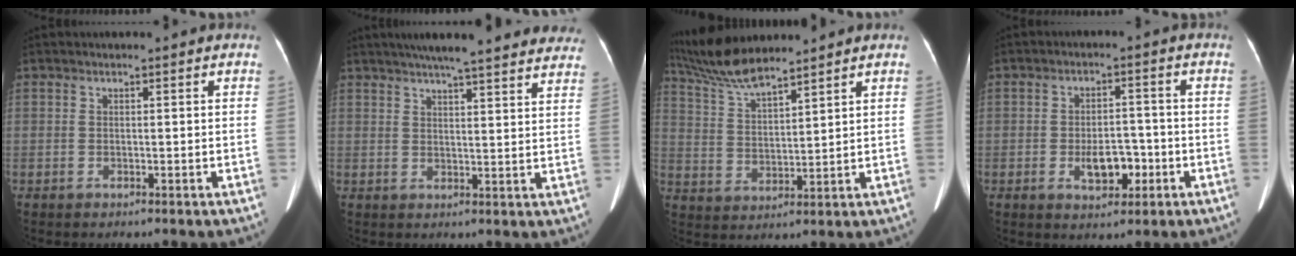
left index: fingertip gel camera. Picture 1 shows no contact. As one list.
[{"total": 22.4, "force": [19.5, 2.6, 10.6], "torque": [-0.145, 0.010, 0.232]}, {"total": 9.3, "force": [8.5, 0.6, 3.8], "torque": [-0.088, 0.013, 0.169]}, {"total": 5.6, "force": [-2.1, 2.9, 4.2], "torque": [-0.071, 0.004, -0.031]}]